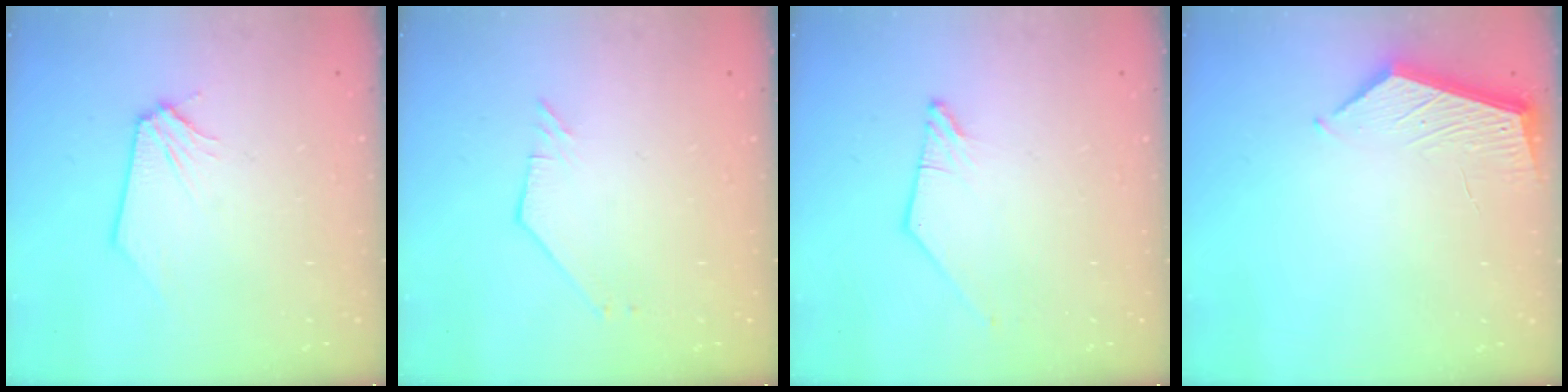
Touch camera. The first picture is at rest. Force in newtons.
{"total": 1.8, "press": 1.8, "slide": 0.1}
{"total": 0.8, "press": 0.8, "slide": 0.2}
{"total": 5.4, "press": 5.4, "slide": 0.4}